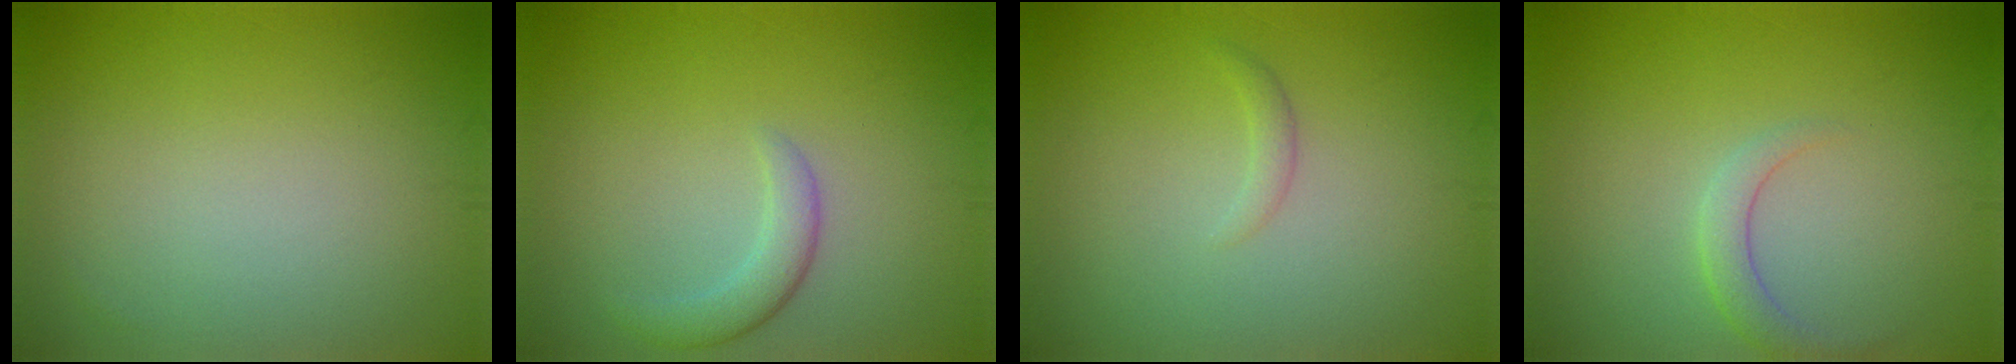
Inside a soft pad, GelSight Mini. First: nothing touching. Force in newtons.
{"total": 2.2, "press": 2.2, "slide": 0.2}
{"total": 0.8, "press": 0.8, "slide": 0.1}
{"total": 1.8, "press": 1.8, "slide": 0.1}